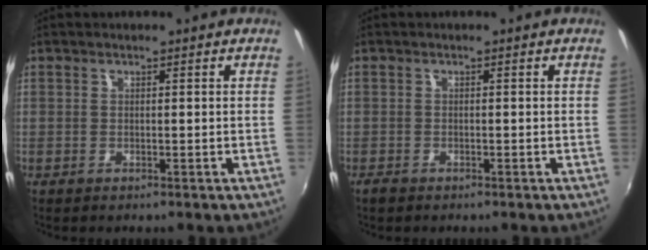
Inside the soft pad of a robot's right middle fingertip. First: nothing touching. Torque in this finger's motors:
{"motor_torque": [0.28, -0.28, 0.02, 0.00]}